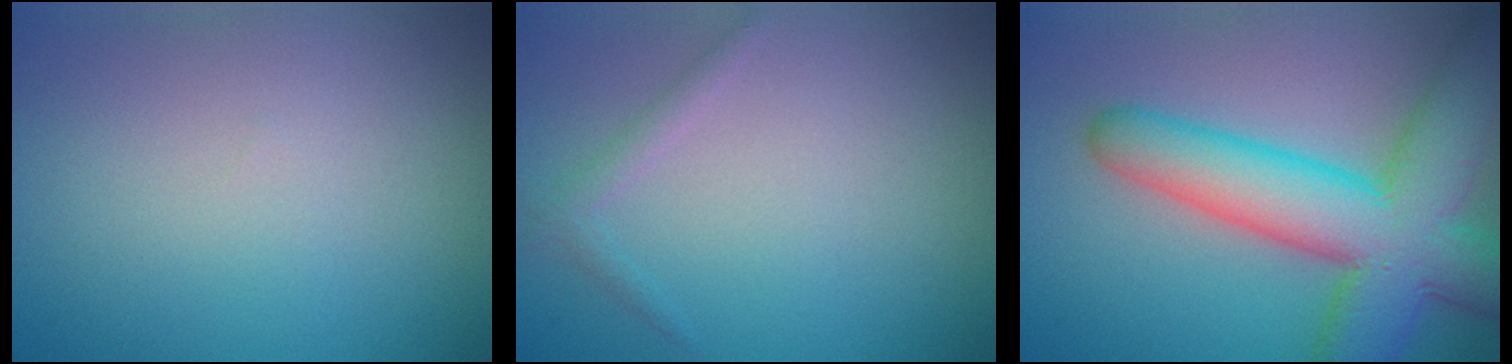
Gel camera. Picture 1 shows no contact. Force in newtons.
{"total": 1.1, "press": 1.1, "slide": 0.0}
{"total": 10.4, "press": 10.4, "slide": 0.2}